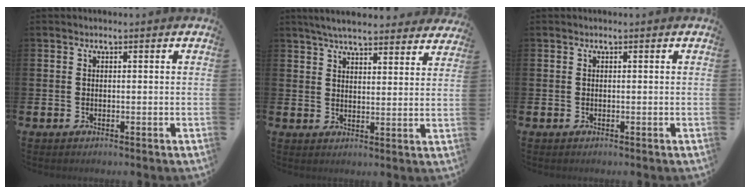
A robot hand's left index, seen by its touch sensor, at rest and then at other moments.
{"total": 5.8, "force": [5.5, 0.8, 1.6], "torque": [-0.032, -0.029, 0.096]}
{"total": 0.0}